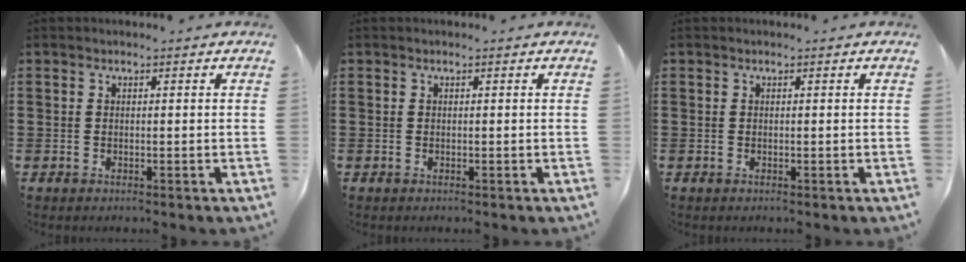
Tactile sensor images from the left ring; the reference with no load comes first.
{"total": 0.0}
{"total": 0.0}